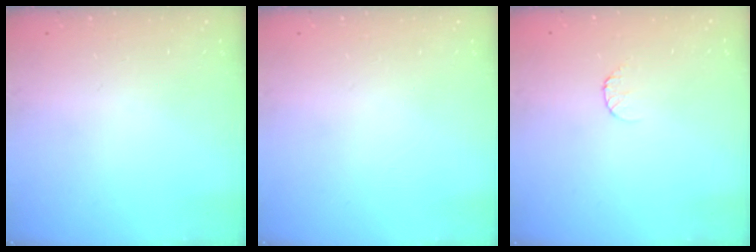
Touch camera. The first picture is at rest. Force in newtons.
{"total": 0.0}
{"total": 5.2, "press": 5.2, "slide": 0.5}